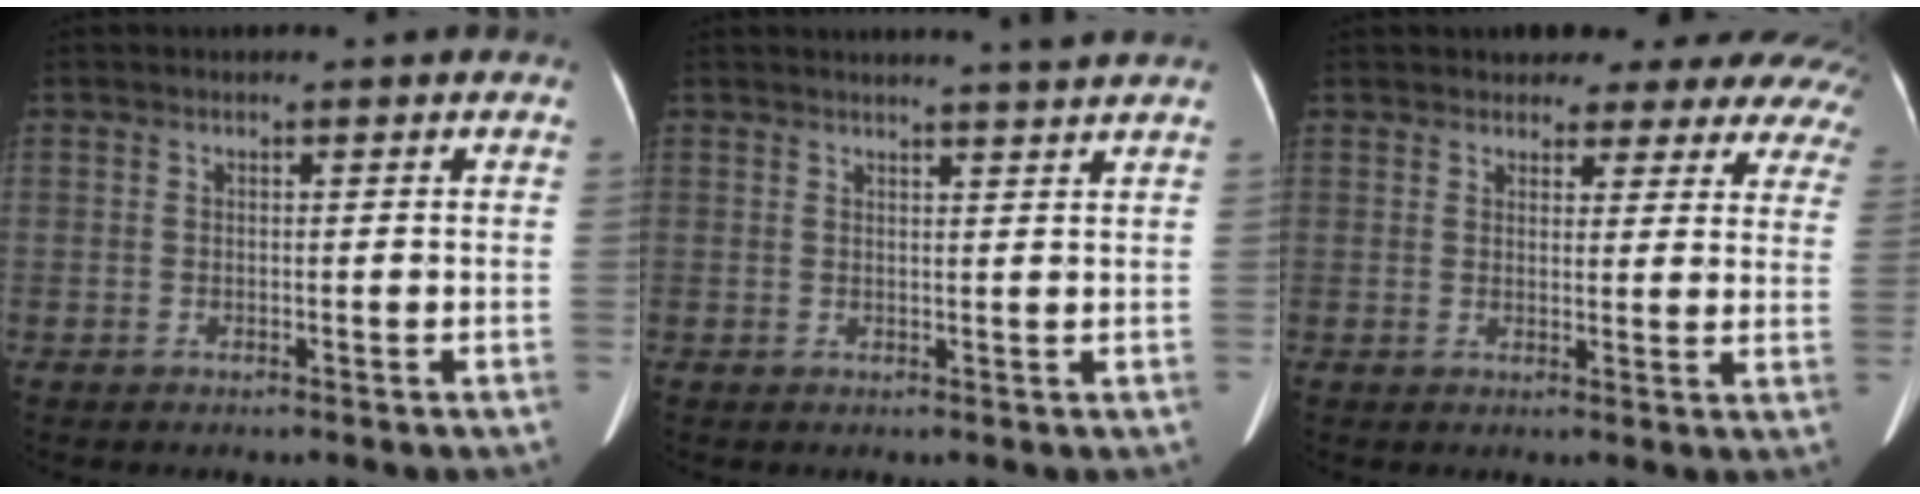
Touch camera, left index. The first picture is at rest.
{"total": 4.8, "force": [4.3, -1.3, 1.6], "torque": [-0.022, -0.004, 0.046]}
{"total": 16.8, "force": [15.4, 4.9, 4.8], "torque": [-0.040, -0.023, 0.152]}